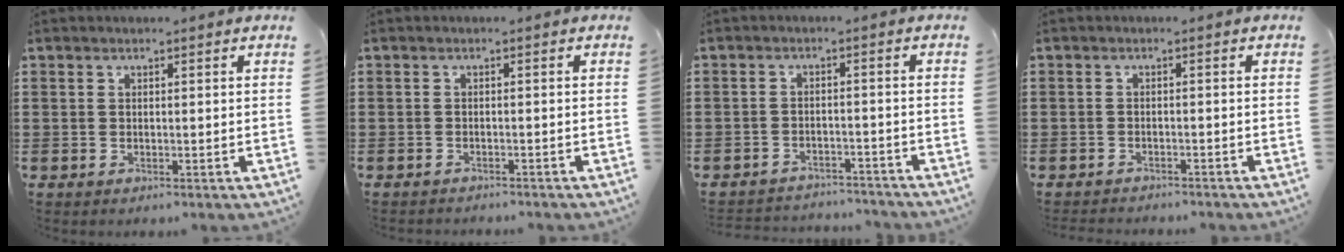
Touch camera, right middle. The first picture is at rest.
{"total": 0.8, "force": [-0.8, 0.0, 0.0], "torque": [-0.002, 0.001, -0.017]}
{"total": 3.1, "force": [-3.0, 0.4, -0.4], "torque": [-0.002, 0.001, -0.067]}
{"total": 1.6, "force": [-1.6, 0.2, -0.2], "torque": [0.000, 0.003, -0.037]}